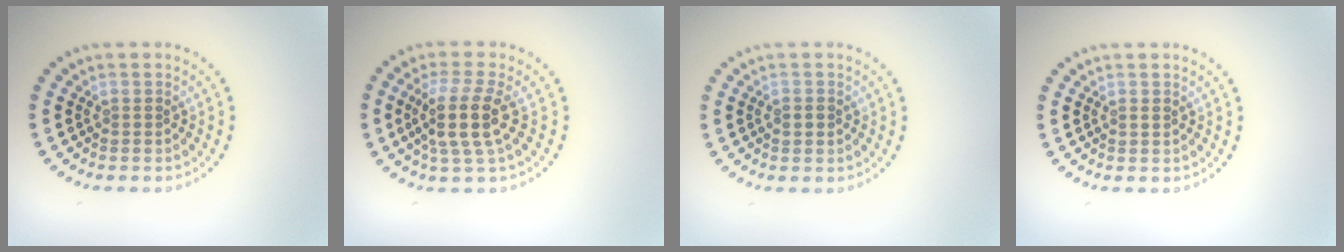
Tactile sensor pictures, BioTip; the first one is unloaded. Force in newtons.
{"total": 4.1, "press": 3.4, "slide": 2.2}
{"total": 1.5, "press": 1.5, "slide": 0.1}
{"total": 0.8, "press": 0.8, "slide": 0.1}